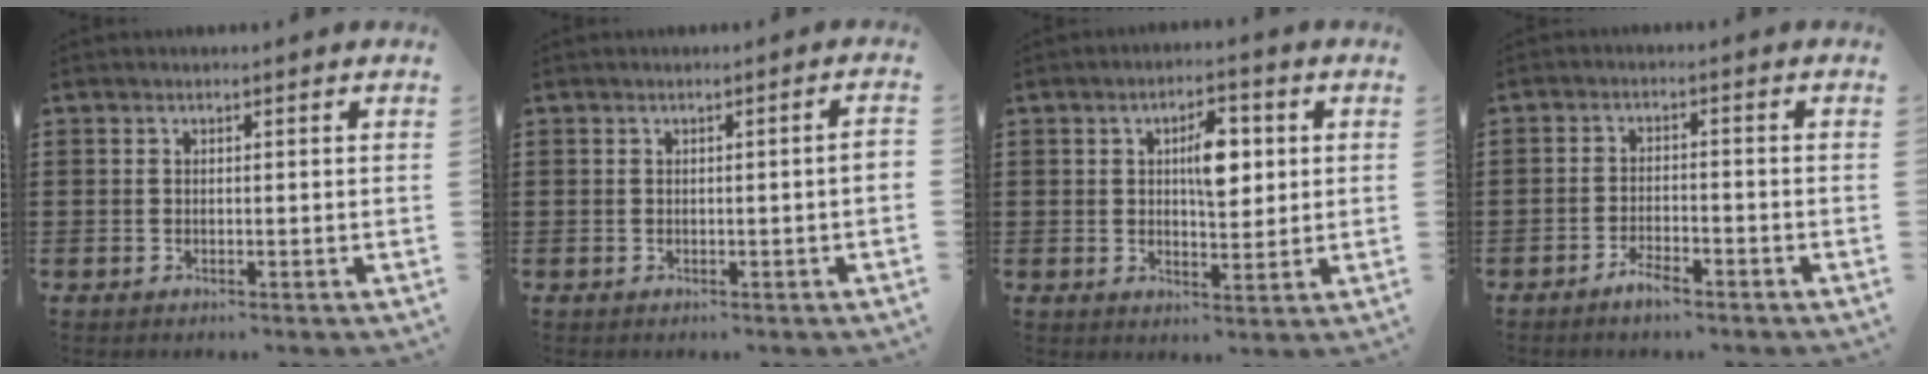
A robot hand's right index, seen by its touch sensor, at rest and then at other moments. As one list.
[{"total": 1.2, "force": [-0.3, -0.2, 1.1], "torque": [-0.016, -0.004, -0.007]}, {"total": 6.3, "force": [1.4, 2.8, 5.5], "torque": [-0.081, -0.001, 0.013]}, {"total": 2.7, "force": [-2.2, 0.5, 1.5], "torque": [-0.034, 0.002, -0.043]}]